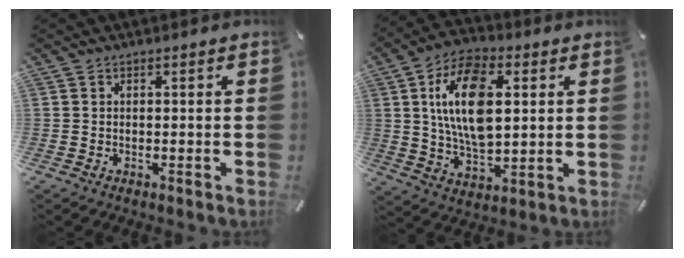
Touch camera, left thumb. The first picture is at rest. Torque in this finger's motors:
{"motor_torque": [0.61, 0.90, 2.03, -0.74, 0.69]}